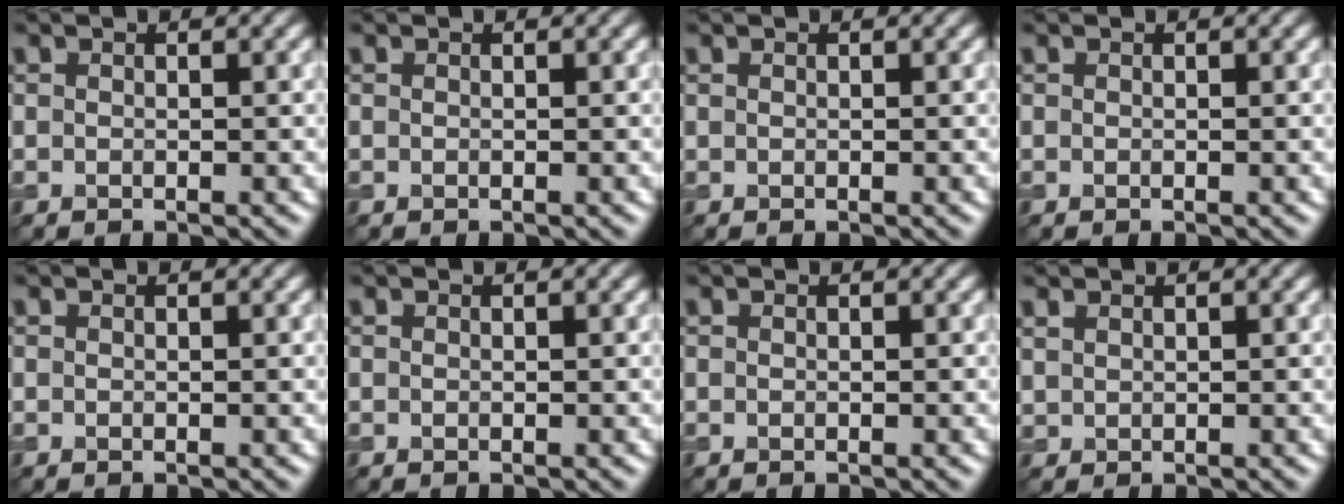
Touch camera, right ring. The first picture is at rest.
{"total": 0.0}
{"total": 0.0}
{"total": 0.0}
{"total": 0.0}
{"total": 0.0}
{"total": 0.0}
{"total": 0.9, "force": [0.7, 0.6, 0.1], "torque": [-0.006, 0.001, 0.019]}